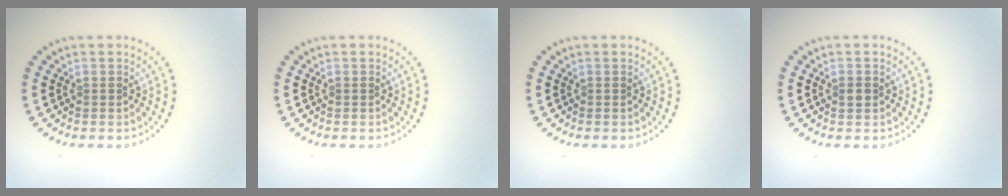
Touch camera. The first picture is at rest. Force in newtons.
{"total": 0.0}
{"total": 0.0}
{"total": 1.2, "press": 1.2, "slide": 0.0}